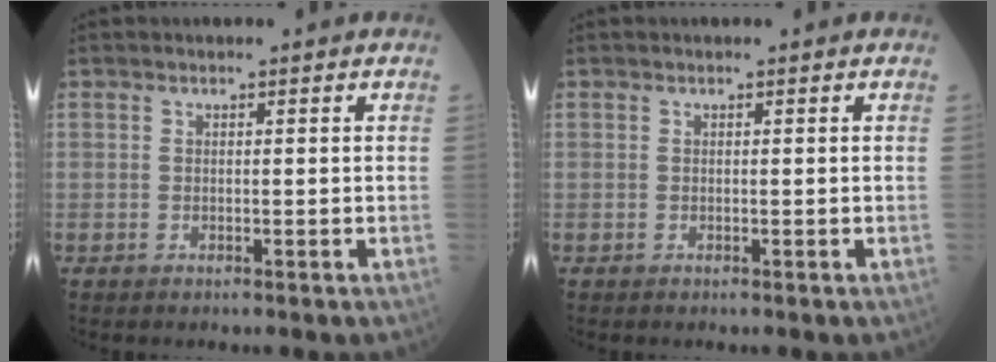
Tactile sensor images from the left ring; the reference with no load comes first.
{"total": 0.0}